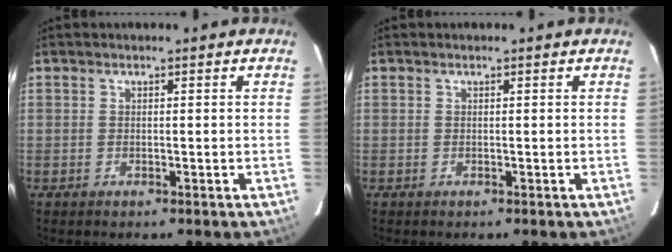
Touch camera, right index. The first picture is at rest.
{"total": 0.0}